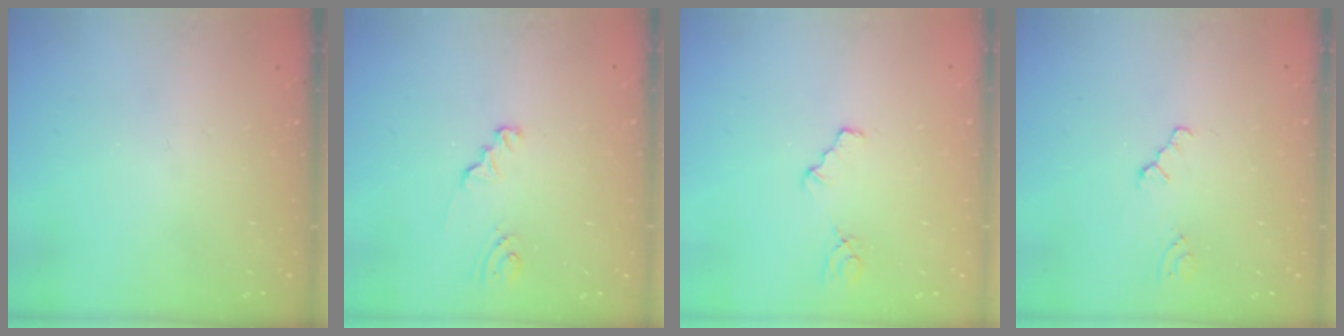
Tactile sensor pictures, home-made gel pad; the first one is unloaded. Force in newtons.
{"total": 1.5, "press": 1.4, "slide": 0.1}
{"total": 3.3, "press": 3.3, "slide": 0.5}
{"total": 0.0}